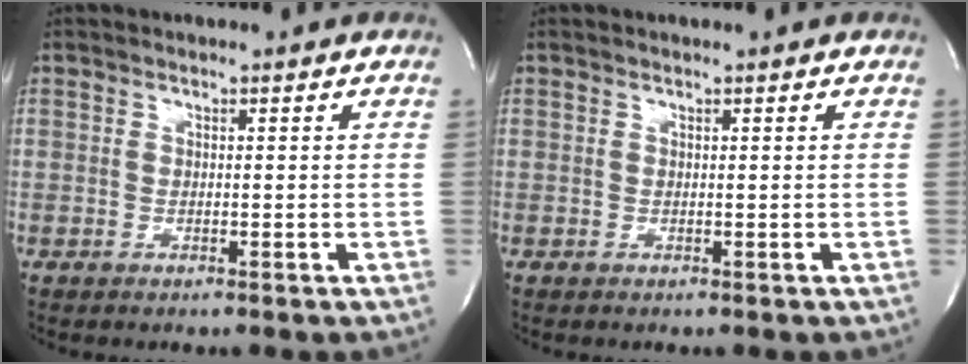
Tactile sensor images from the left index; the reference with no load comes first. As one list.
[{"total": 0.0}]